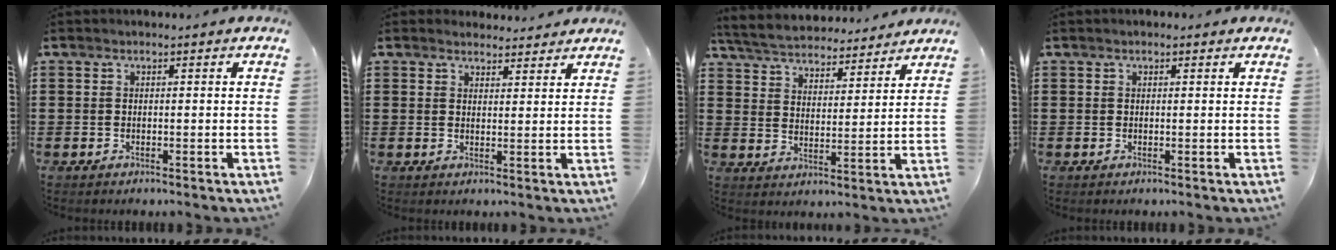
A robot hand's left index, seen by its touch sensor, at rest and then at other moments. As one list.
[{"total": 2.8, "force": [2.7, 0.8, 0.1], "torque": [-0.001, -0.006, 0.050]}, {"total": 5.1, "force": [5.1, 0.7, 0.7], "torque": [-0.041, -0.029, 0.086]}, {"total": 0.6, "force": [0.4, 0.3, 0.3], "torque": [-0.005, 0.004, 0.007]}]